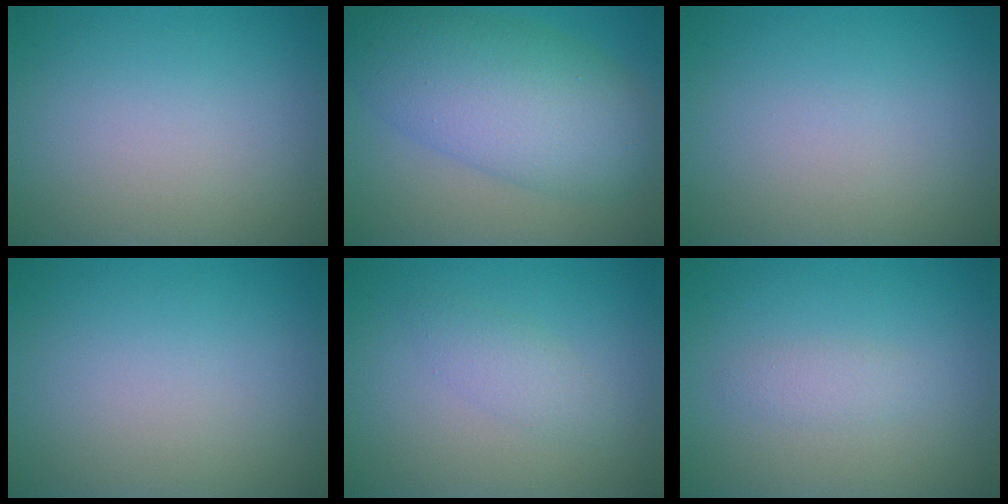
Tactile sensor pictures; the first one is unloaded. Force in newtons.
{"total": 9.5, "press": 9.5, "slide": 0.2}
{"total": 0.0}
{"total": 0.0}
{"total": 1.7, "press": 1.7, "slide": 0.1}
{"total": 1.3, "press": 1.3, "slide": 0.0}